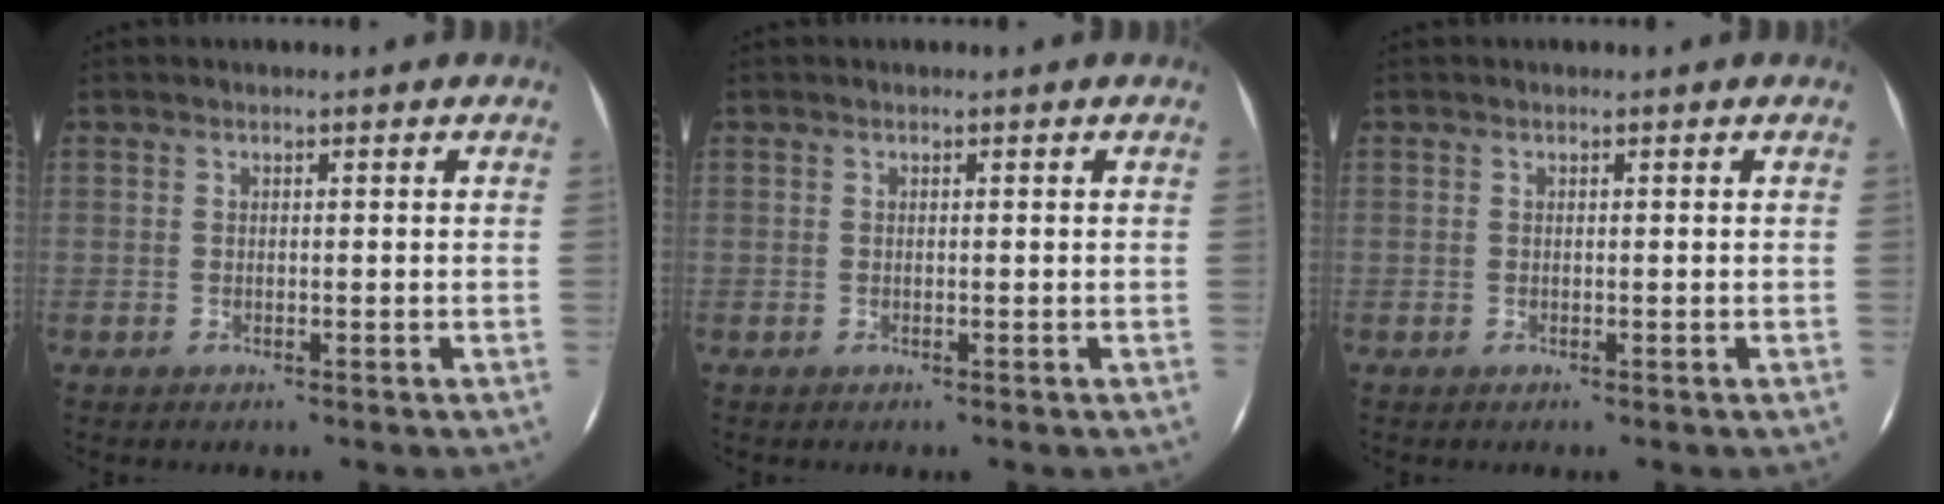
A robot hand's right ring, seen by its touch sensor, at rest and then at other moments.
{"total": 0.0}
{"total": 0.0}